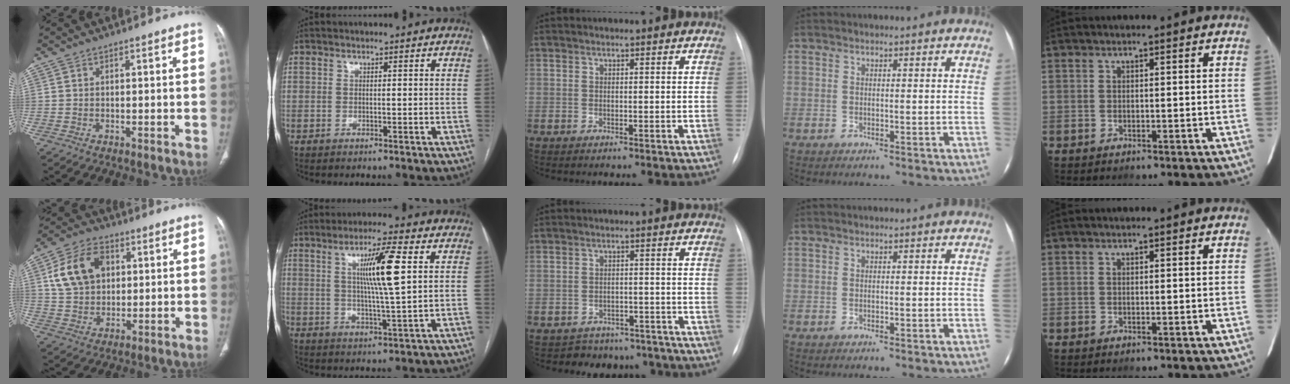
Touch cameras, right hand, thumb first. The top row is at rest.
{"thumb": {"total": 12.8, "force": [3.5, 9.2, 8.2], "torque": [-0.130, 0.008, 0.064]}, "index": {"total": 9.6, "force": [2.7, -0.2, 9.2], "torque": [-0.161, -0.001, 0.045]}, "middle": {"total": 8.1, "force": [-6.9, 4.2, -0.1], "torque": [0.005, 0.023, -0.077]}}